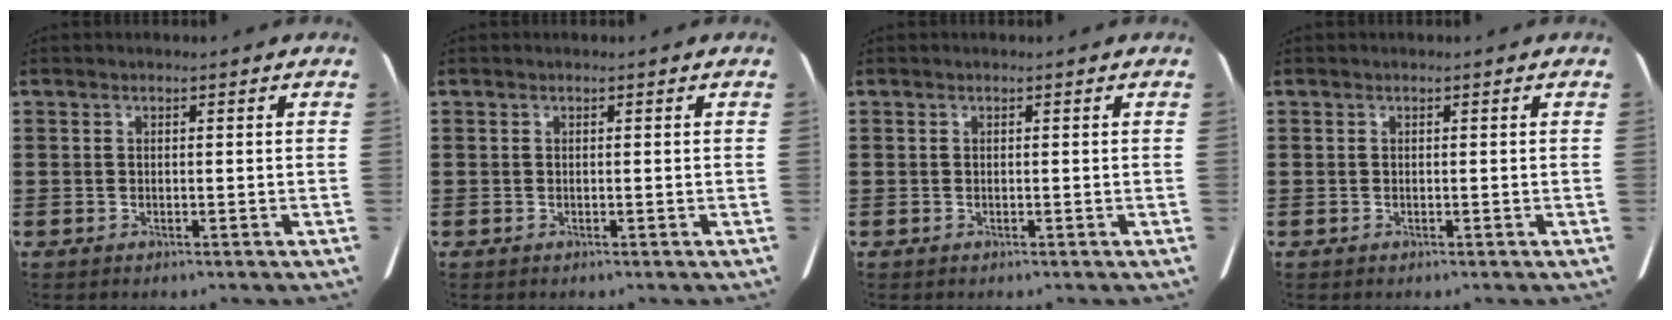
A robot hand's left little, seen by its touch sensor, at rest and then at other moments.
{"total": 0.0}
{"total": 0.0}
{"total": 0.0}